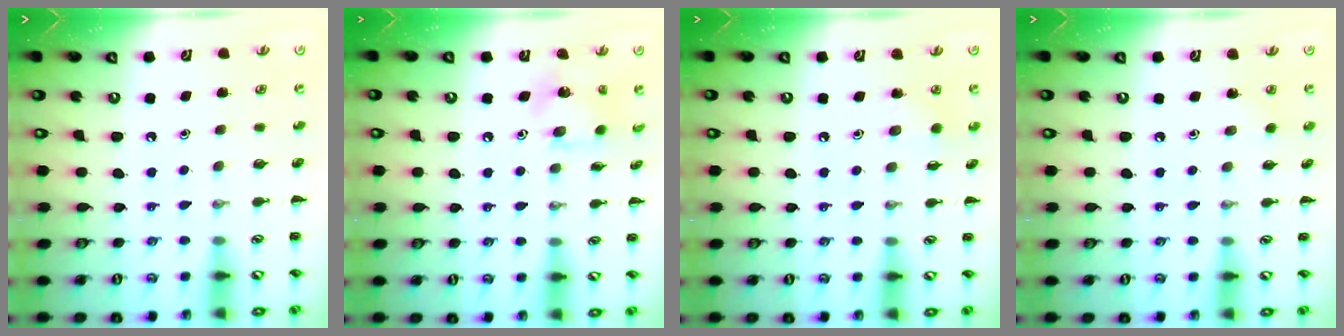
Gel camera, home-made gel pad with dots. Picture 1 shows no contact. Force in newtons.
{"total": 5.3, "press": 5.2, "slide": 0.8}
{"total": 2.6, "press": 2.5, "slide": 0.9}
{"total": 4.0, "press": 3.9, "slide": 1.0}